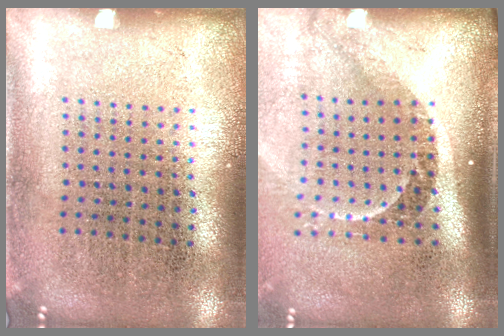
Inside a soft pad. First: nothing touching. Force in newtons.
{"total": 2.3, "press": 1.6, "slide": 1.7}